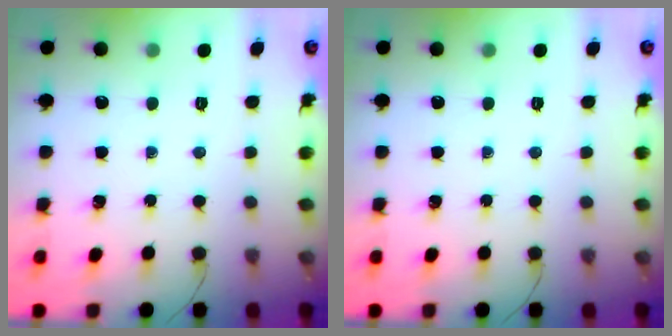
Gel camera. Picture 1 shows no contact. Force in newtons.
{"total": 0.0}